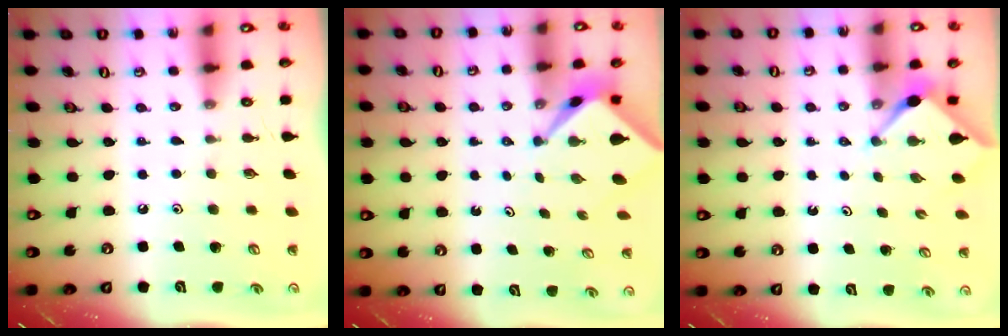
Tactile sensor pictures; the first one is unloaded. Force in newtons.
{"total": 2.4, "press": 2.4, "slide": 0.2}
{"total": 3.1, "press": 3.1, "slide": 0.3}